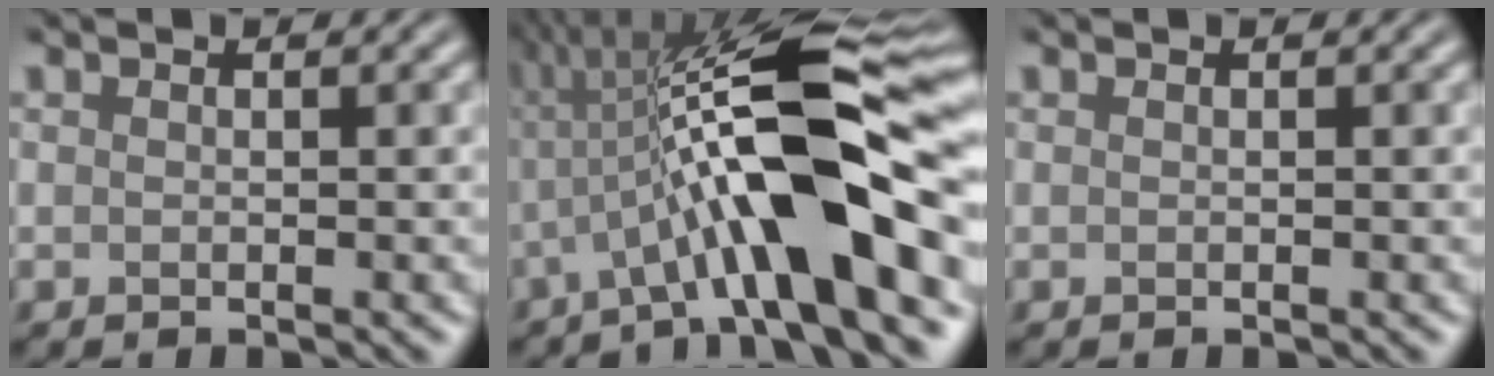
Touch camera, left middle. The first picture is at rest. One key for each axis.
{"total": 11.6, "fx": -2.7, "fy": 1.6, "fz": 11.2, "tx": -0.195, "ty": 0.015, "tz": -0.020}
{"total": 0.0}